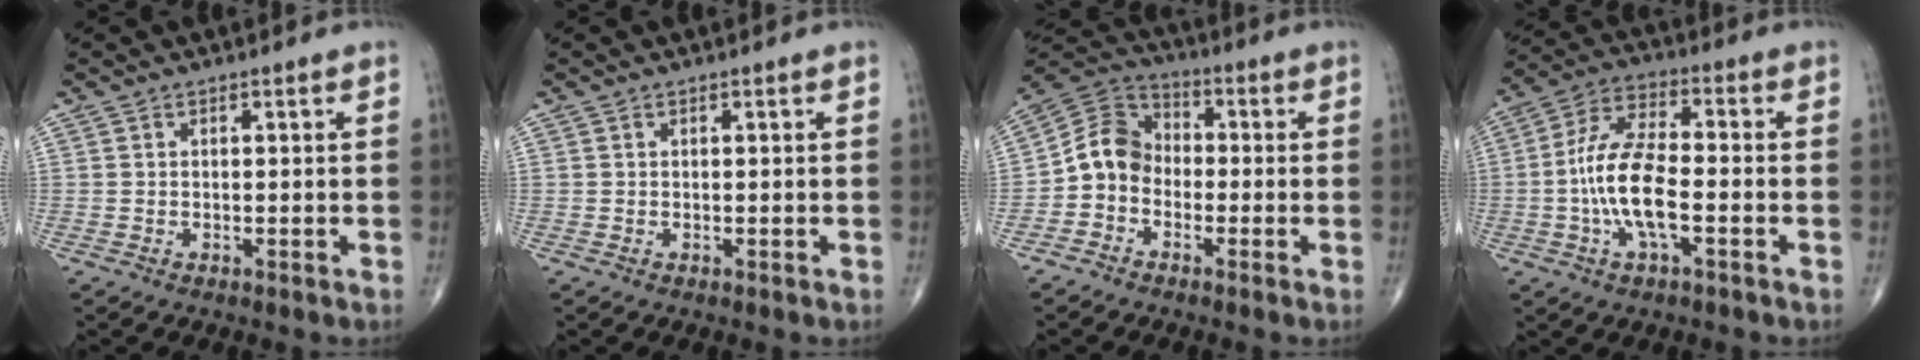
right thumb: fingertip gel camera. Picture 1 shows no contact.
{"total": 0.0}
{"total": 8.4, "force": [-2.1, 7.0, 4.3], "torque": [-0.063, 0.042, -0.058]}
{"total": 12.3, "force": [-2.6, 4.7, 11.1], "torque": [-0.227, 0.029, -0.052]}